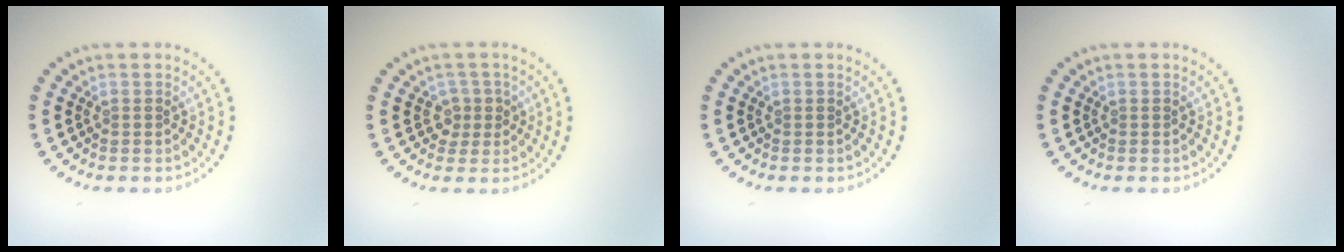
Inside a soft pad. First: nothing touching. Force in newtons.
{"total": 1.6, "press": 1.4, "slide": 0.9}
{"total": 0.0}
{"total": 0.0}